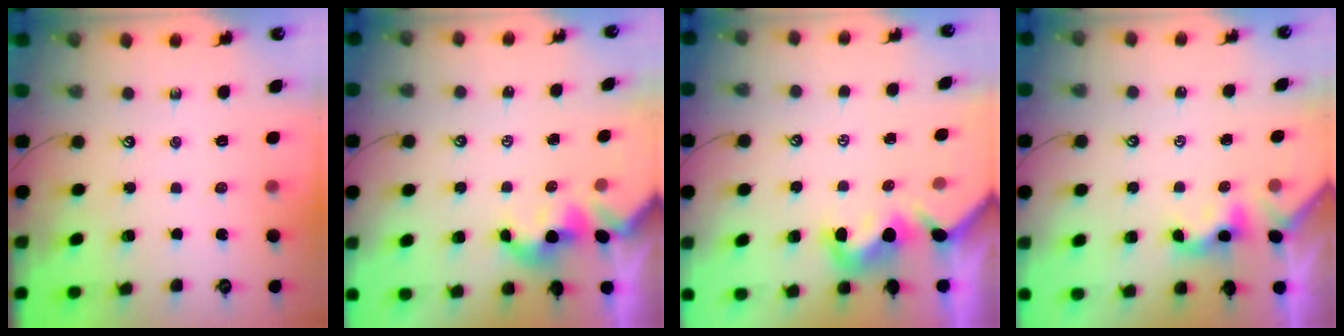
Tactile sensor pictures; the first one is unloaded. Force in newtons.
{"total": 1.6, "press": 1.6, "slide": 0.2}
{"total": 1.5, "press": 1.2, "slide": 0.9}
{"total": 1.0, "press": 0.9, "slide": 0.4}